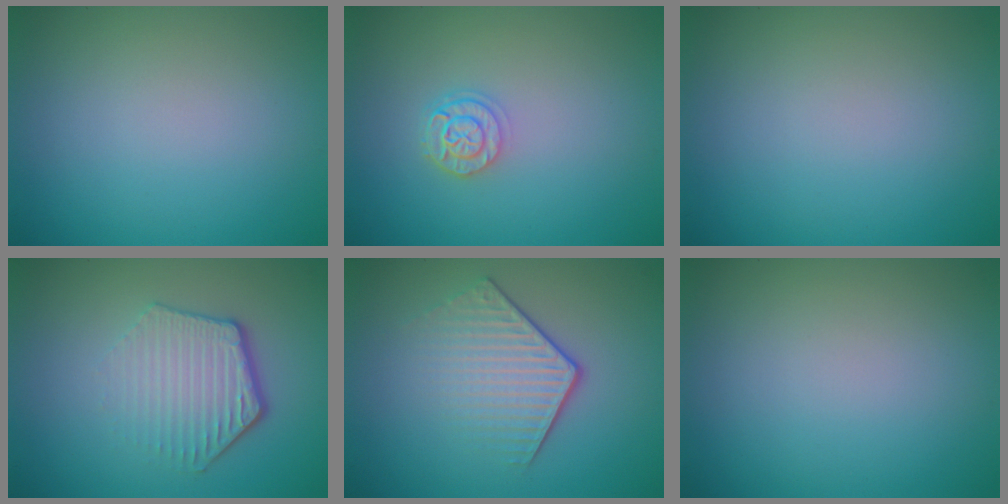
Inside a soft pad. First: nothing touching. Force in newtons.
{"total": 2.4, "press": 2.0, "slide": 1.3}
{"total": 0.0}
{"total": 4.1, "press": 3.2, "slide": 2.5}
{"total": 4.2, "press": 2.9, "slide": 3.1}
{"total": 0.0}